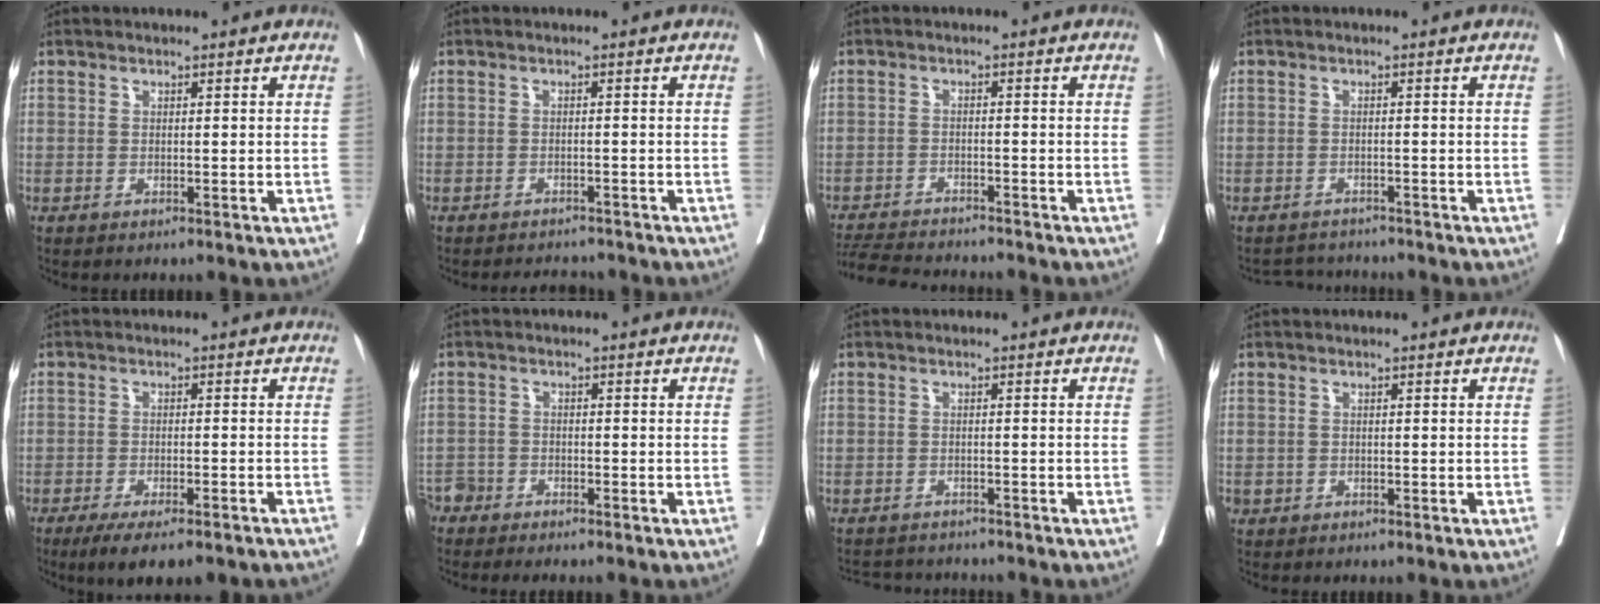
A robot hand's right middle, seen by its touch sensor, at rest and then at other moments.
{"total": 3.6, "force": [-3.5, 0.9, 0.3], "torque": [-0.002, -0.007, -0.052]}
{"total": 9.3, "force": [-8.9, 0.6, 2.8], "torque": [-0.046, -0.007, -0.141]}
{"total": 3.2, "force": [-3.2, 0.3, -0.5], "torque": [0.008, -0.006, -0.051]}
{"total": 9.9, "force": [-7.7, 1.9, 5.9], "torque": [-0.071, -0.012, -0.106]}
{"total": 3.3, "force": [-3.1, 1.1, 0.2], "torque": [0.002, -0.005, -0.058]}
{"total": 4.7, "force": [-4.6, 0.7, 0.5], "torque": [-0.003, -0.006, -0.070]}
{"total": 0.8, "force": [-0.3, 0.7, 0.1], "torque": [-0.002, 0.003, -0.002]}